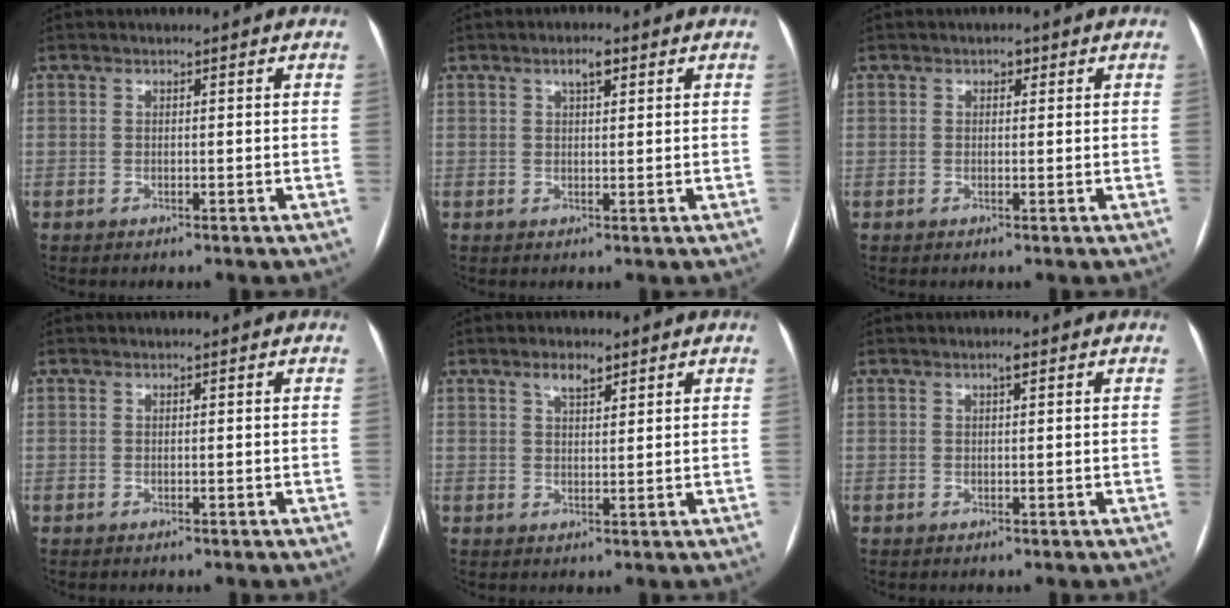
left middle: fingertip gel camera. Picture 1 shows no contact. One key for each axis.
{"total": 2.6, "fx": 1.5, "fy": 0.9, "fz": 2.0, "tx": -0.037, "ty": 0.006, "tz": 0.024}
{"total": 1.0, "fx": 0.5, "fy": 0.7, "fz": 0.6, "tx": -0.008, "ty": 0.004, "tz": 0.007}
{"total": 0.0}
{"total": 2.9, "fx": 2.0, "fy": 1.1, "fz": 1.9, "tx": -0.034, "ty": 0.004, "tz": 0.035}
{"total": 1.0, "fx": 0.5, "fy": 0.1, "fz": 0.8, "tx": -0.014, "ty": 0.002, "tz": 0.007}